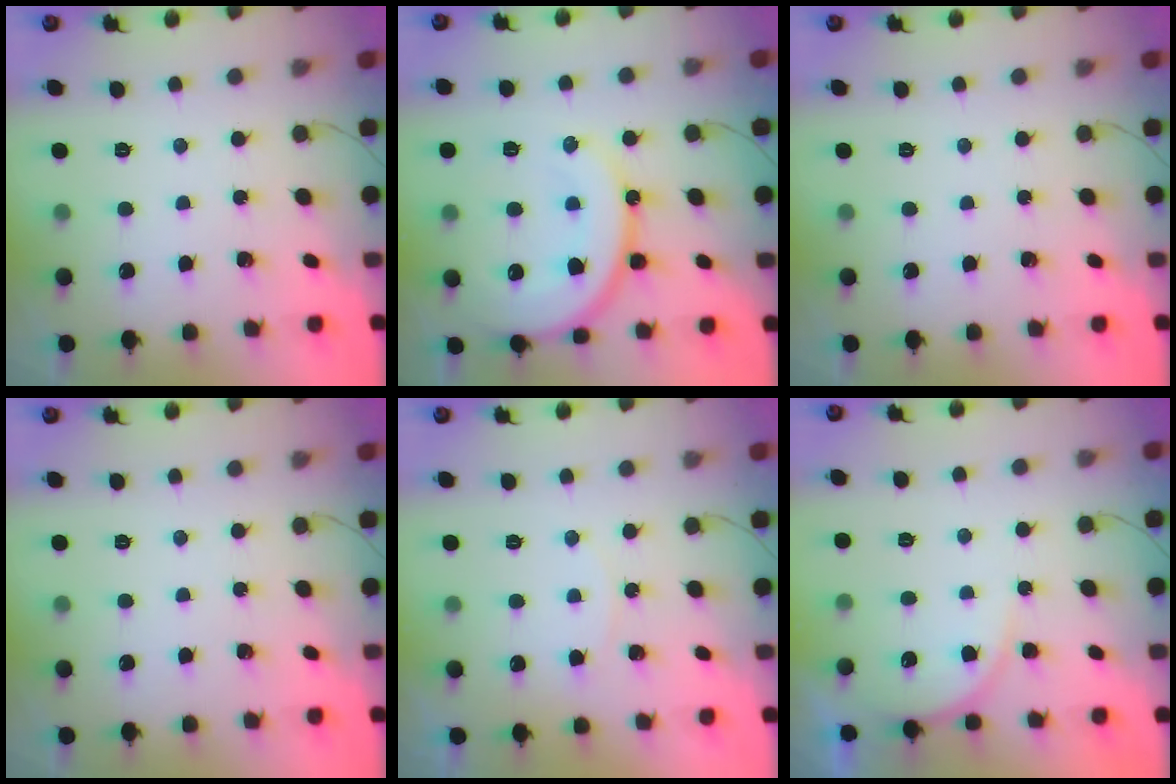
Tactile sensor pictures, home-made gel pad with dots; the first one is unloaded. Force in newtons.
{"total": 16.6, "press": 16.5, "slide": 1.6}
{"total": 0.0}
{"total": 0.0}
{"total": 3.0, "press": 3.0, "slide": 0.4}
{"total": 6.3, "press": 6.3, "slide": 0.4}